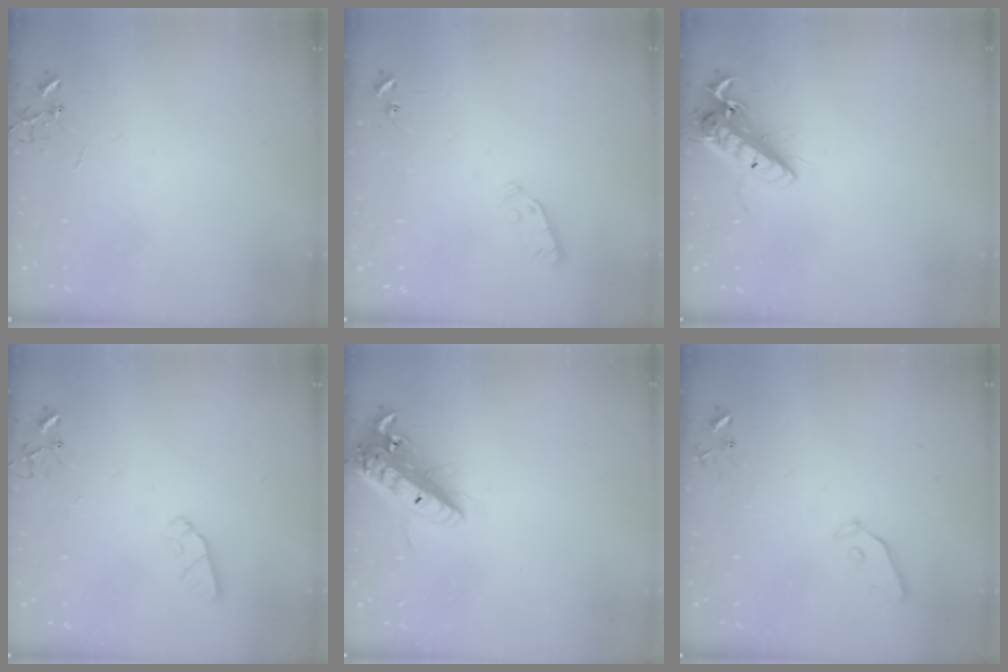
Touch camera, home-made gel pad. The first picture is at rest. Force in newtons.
{"total": 3.8, "press": 3.7, "slide": 0.9}
{"total": 15.1, "press": 14.8, "slide": 3.3}
{"total": 6.2, "press": 6.2, "slide": 0.3}
{"total": 17.1, "press": 16.8, "slide": 3.3}
{"total": 3.3, "press": 3.2, "slide": 0.5}